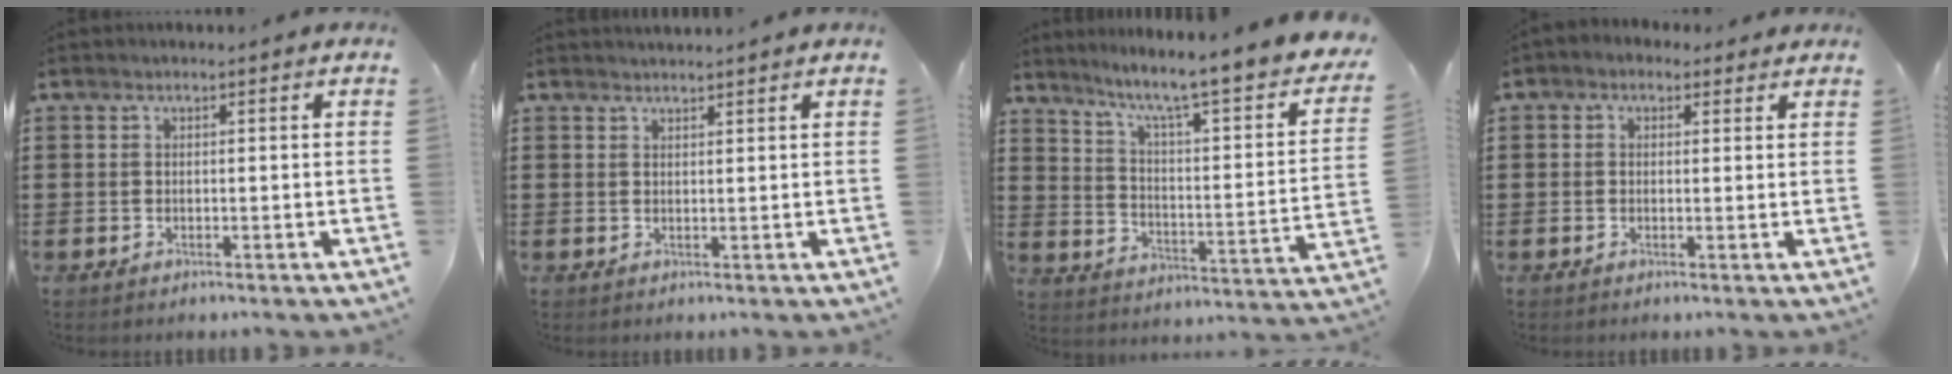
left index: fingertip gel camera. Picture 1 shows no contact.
{"total": 1.3, "force": [1.2, 0.1, -0.2], "torque": [0.000, -0.001, 0.026]}
{"total": 6.5, "force": [4.9, -0.3, 4.3], "torque": [-0.098, -0.052, 0.066]}
{"total": 1.3, "force": [0.6, 1.1, 0.5], "torque": [-0.014, 0.006, 0.010]}